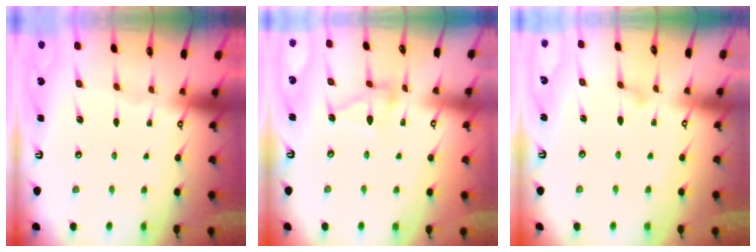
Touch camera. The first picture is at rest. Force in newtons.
{"total": 7.2, "press": 7.2, "slide": 0.6}
{"total": 8.9, "press": 8.9, "slide": 0.5}